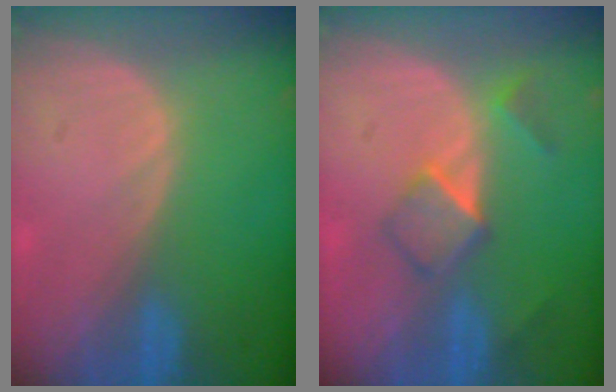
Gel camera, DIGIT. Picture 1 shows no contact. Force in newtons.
{"total": 5.1, "press": 4.5, "slide": 2.5}